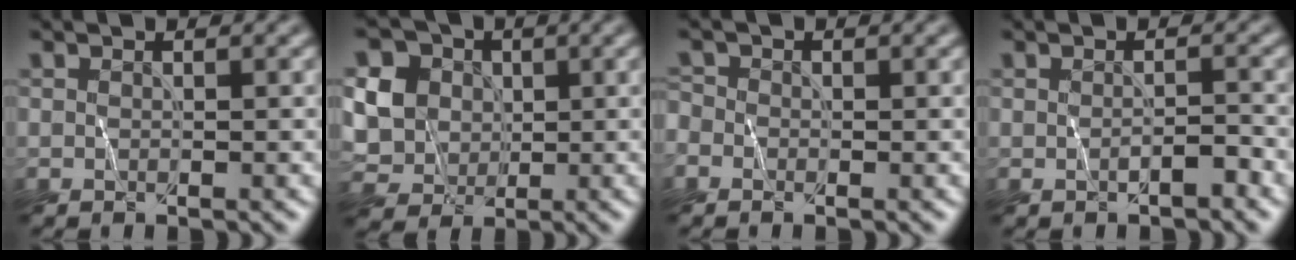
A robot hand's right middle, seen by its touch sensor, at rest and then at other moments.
{"total": 6.1, "force": [1.3, 5.3, 2.6], "torque": [-0.075, 0.011, 0.020]}
{"total": 1.1, "force": [-0.7, 0.8, 0.2], "torque": [-0.004, 0.000, -0.015]}
{"total": 1.2, "force": [-0.8, 0.3, 0.9], "torque": [-0.016, 0.000, -0.015]}